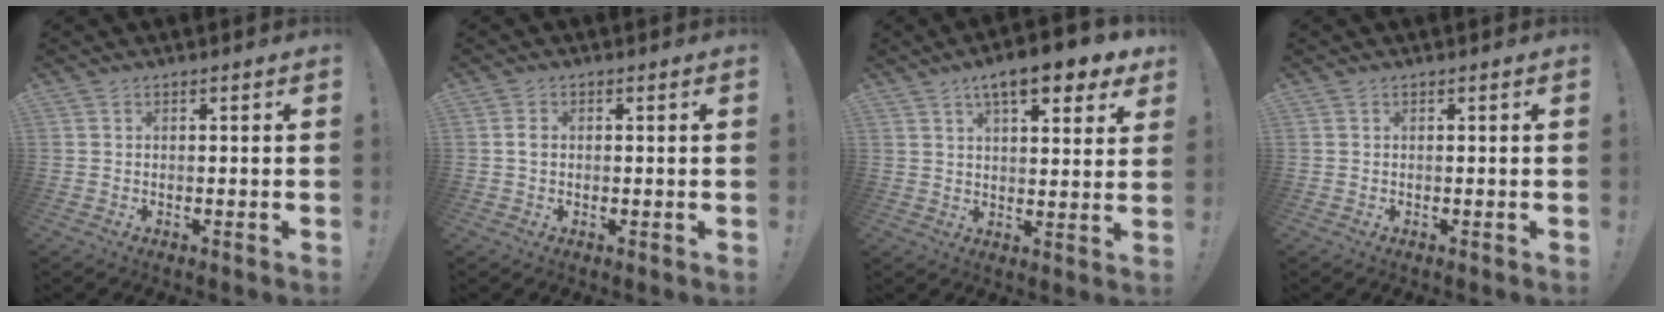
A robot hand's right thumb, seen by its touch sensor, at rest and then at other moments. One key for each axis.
{"total": 1.5, "fx": 0.0, "fy": 1.1, "fz": 1.0, "tx": -0.016, "ty": 0.005, "tz": -0.001}
{"total": 11.0, "fx": 6.8, "fy": 3.2, "fz": 8.1, "tx": -0.110, "ty": -0.038, "tz": 0.109}
{"total": 0.0}